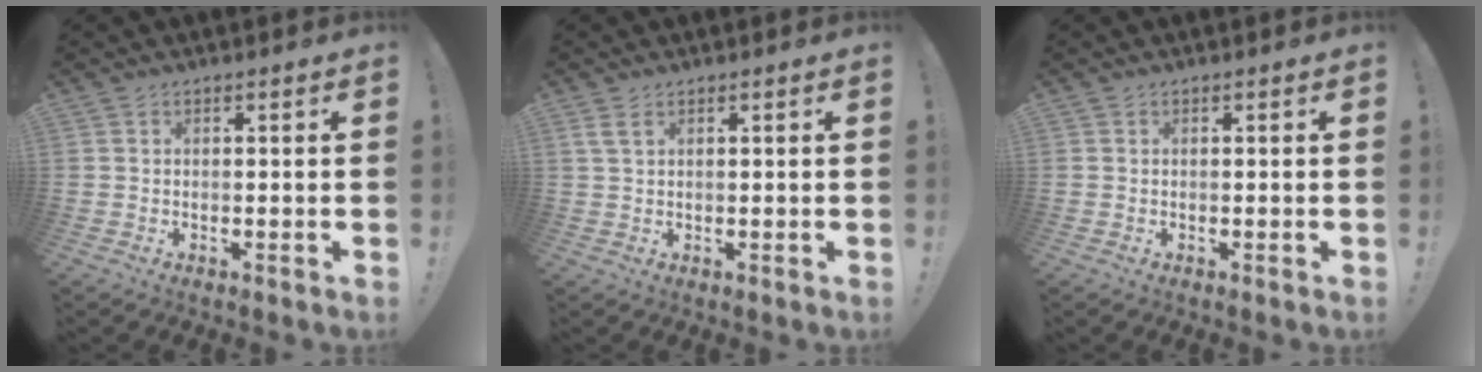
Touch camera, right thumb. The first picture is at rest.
{"total": 3.0, "force": [1.5, 1.3, 2.2], "torque": [-0.048, 0.003, 0.030]}
{"total": 0.0}